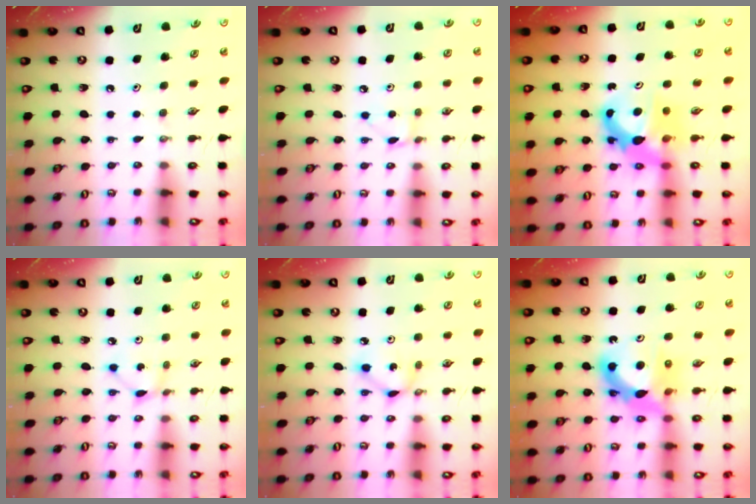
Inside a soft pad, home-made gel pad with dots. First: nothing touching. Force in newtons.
{"total": 2.6, "press": 2.6, "slide": 0.3}
{"total": 8.6, "press": 8.5, "slide": 0.5}
{"total": 2.4, "press": 2.4, "slide": 0.1}
{"total": 3.9, "press": 3.9, "slide": 0.2}
{"total": 11.5, "press": 11.4, "slide": 1.0}